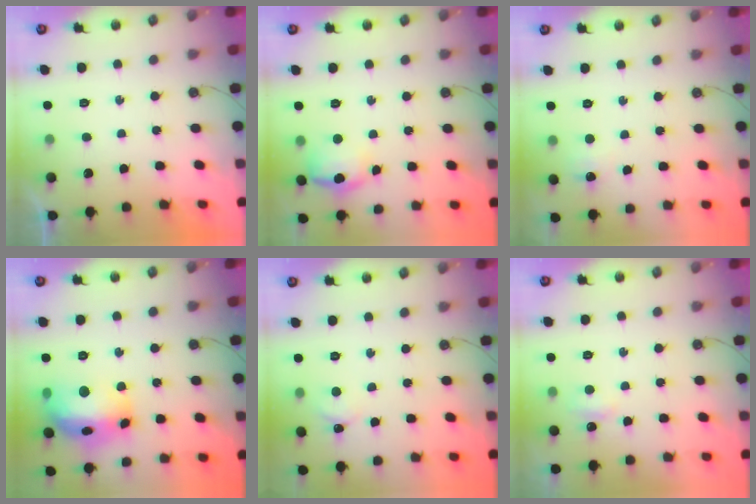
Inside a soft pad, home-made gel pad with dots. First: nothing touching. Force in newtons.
{"total": 15.2, "press": 11.7, "slide": 9.8}
{"total": 5.1, "press": 5.1, "slide": 0.7}
{"total": 18.9, "press": 18.8, "slide": 1.6}
{"total": 2.4, "press": 2.4, "slide": 0.3}
{"total": 4.3, "press": 4.3, "slide": 0.7}